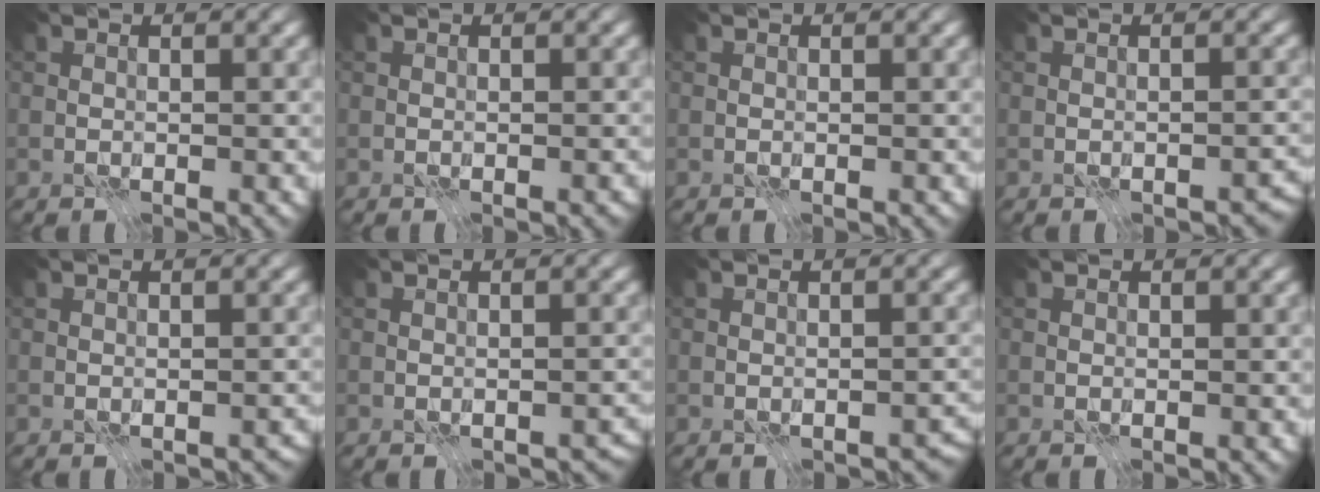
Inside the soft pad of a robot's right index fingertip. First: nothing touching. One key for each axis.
{"total": 0.0}
{"total": 0.0}
{"total": 1.6, "fx": -1.1, "fy": 0.9, "fz": 0.8, "tx": -0.006, "ty": -0.007, "tz": -0.012}
{"total": 0.8, "fx": -0.3, "fy": 0.5, "fz": 0.4, "tx": -0.001, "ty": -0.007, "tz": -0.001}
{"total": 1.6, "fx": -0.7, "fy": 1.0, "fz": 1.0, "tx": -0.009, "ty": -0.008, "tz": -0.003}
{"total": 1.9, "fx": -1.1, "fy": 1.1, "fz": 1.1, "tx": -0.009, "ty": -0.009, "tz": -0.011}
{"total": 0.0}